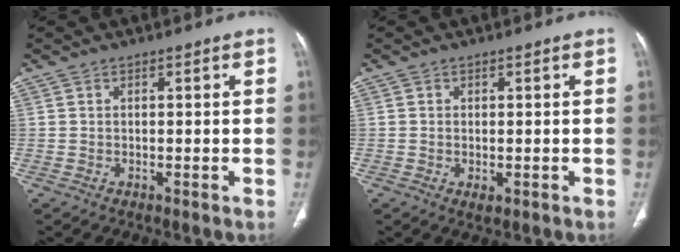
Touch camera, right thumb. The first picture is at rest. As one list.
[{"total": 1.3, "force": [-0.4, 0.8, 1.0], "torque": [-0.018, -0.004, -0.003]}]